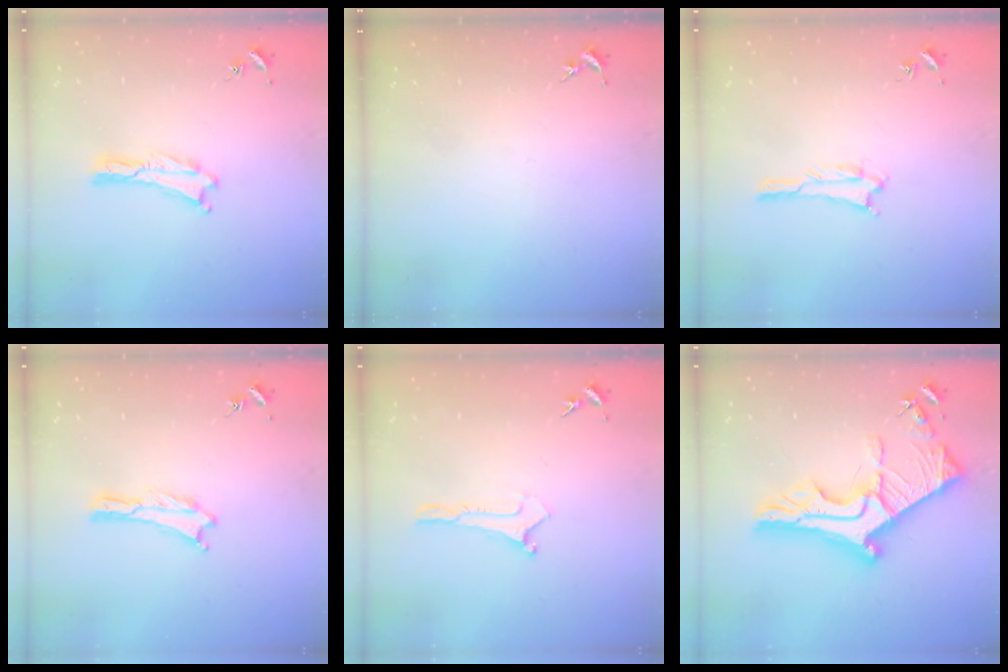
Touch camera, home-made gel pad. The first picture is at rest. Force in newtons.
{"total": 0.0}
{"total": 1.1, "press": 1.1, "slide": 0.1}
{"total": 0.0}
{"total": 0.0}
{"total": 12.7, "press": 12.6, "slide": 1.3}